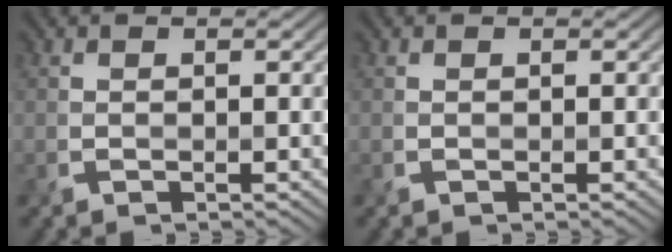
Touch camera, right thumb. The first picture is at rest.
{"total": 0.0}